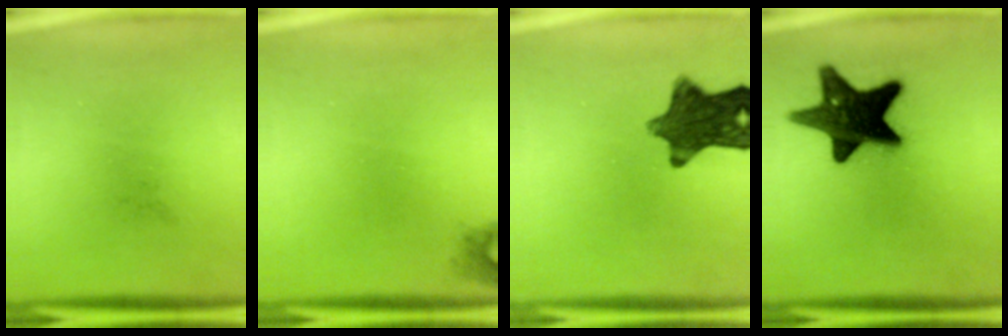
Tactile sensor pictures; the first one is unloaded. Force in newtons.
{"total": 1.1}
{"total": 11.2}
{"total": 16.2}